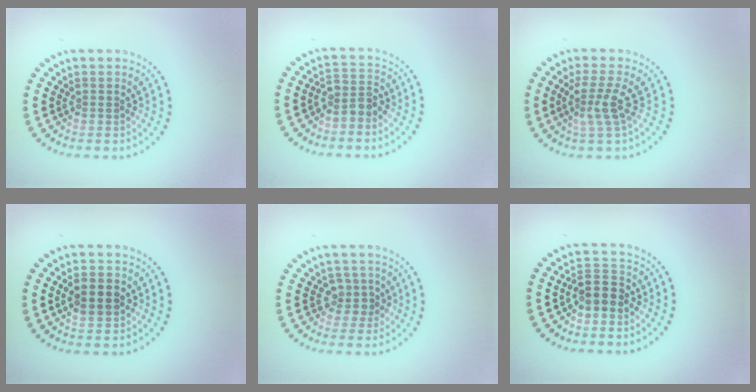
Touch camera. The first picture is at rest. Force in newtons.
{"total": 2.3, "press": 1.9, "slide": 1.3}
{"total": 2.7, "press": 2.1, "slide": 1.7}
{"total": 2.7, "press": 2.7, "slide": 0.2}
{"total": 1.9, "press": 1.4, "slide": 1.2}
{"total": 2.6, "press": 2.3, "slide": 1.1}